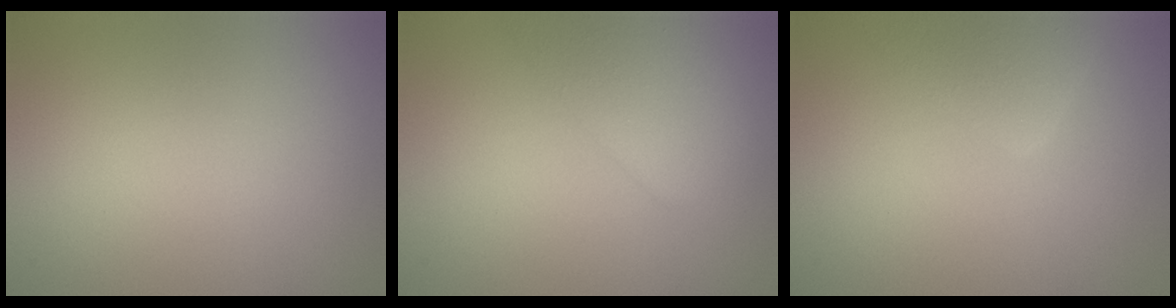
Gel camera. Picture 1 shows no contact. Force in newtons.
{"total": 3.8, "press": 3.8, "slide": 0.2}
{"total": 3.3, "press": 3.3, "slide": 0.2}